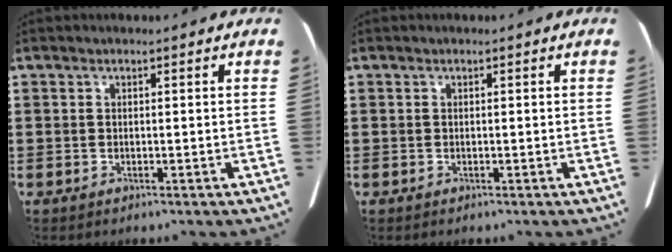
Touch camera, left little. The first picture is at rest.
{"total": 0.0}